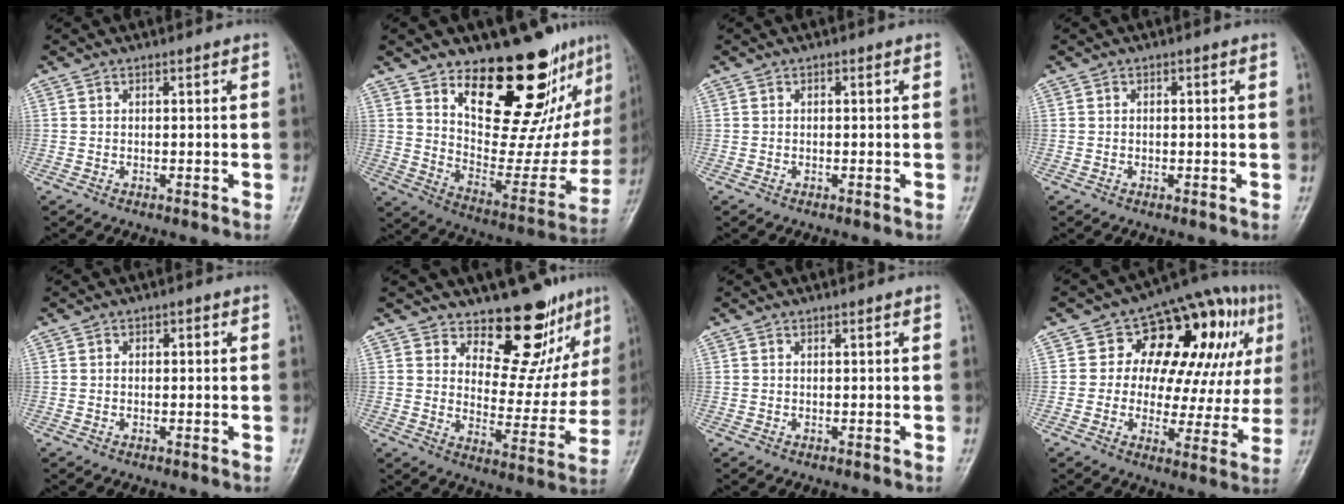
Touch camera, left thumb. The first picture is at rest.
{"total": 23.3, "force": [15.5, 9.8, 14.4], "torque": [-0.142, -0.107, 0.244]}
{"total": 0.0}
{"total": 0.0}
{"total": 0.6, "force": [0.1, 0.5, 0.4], "torque": [0.002, 0.003, -0.002]}
{"total": 13.5, "force": [10.7, 6.1, 5.6], "torque": [-0.018, -0.092, 0.153]}
{"total": 0.0}
{"total": 20.6, "force": [5.9, 11.7, 15.9], "torque": [-0.150, 0.018, 0.074]}